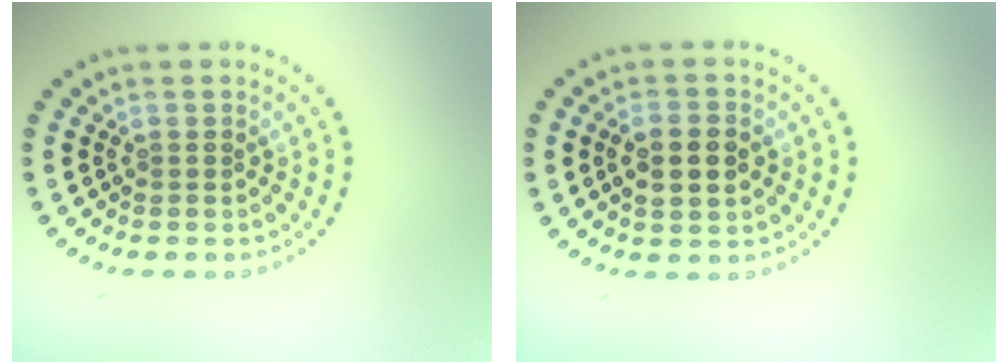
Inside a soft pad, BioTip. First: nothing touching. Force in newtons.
{"total": 3.2, "press": 3.2, "slide": 0.3}